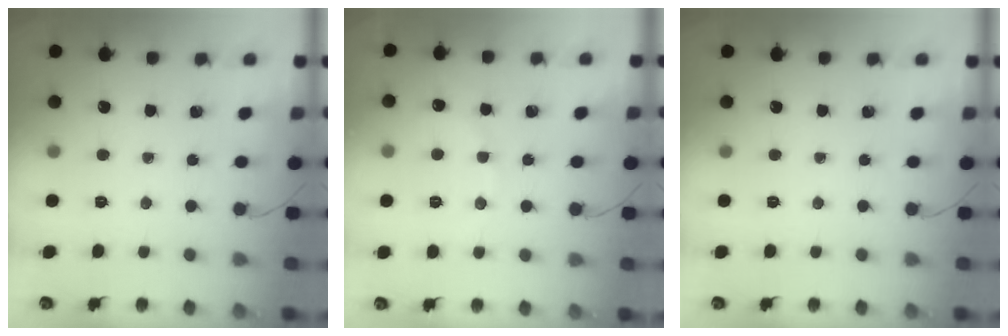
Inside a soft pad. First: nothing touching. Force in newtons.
{"total": 6.2, "press": 6.1, "slide": 1.0}
{"total": 0.0}